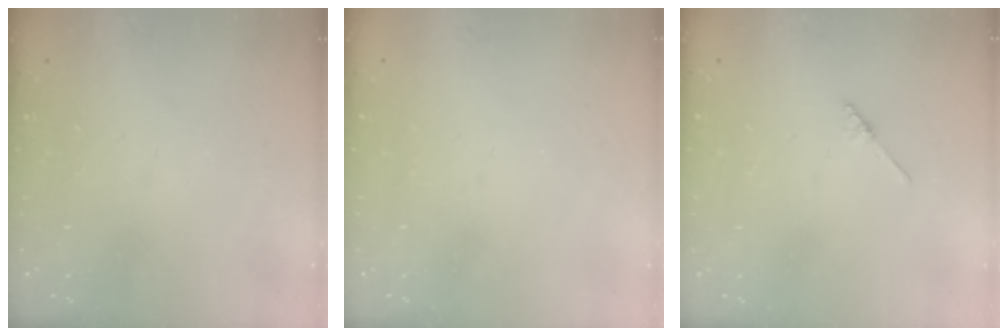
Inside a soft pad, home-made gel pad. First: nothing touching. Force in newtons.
{"total": 1.3, "press": 1.3, "slide": 0.2}
{"total": 2.1, "press": 2.1, "slide": 0.1}